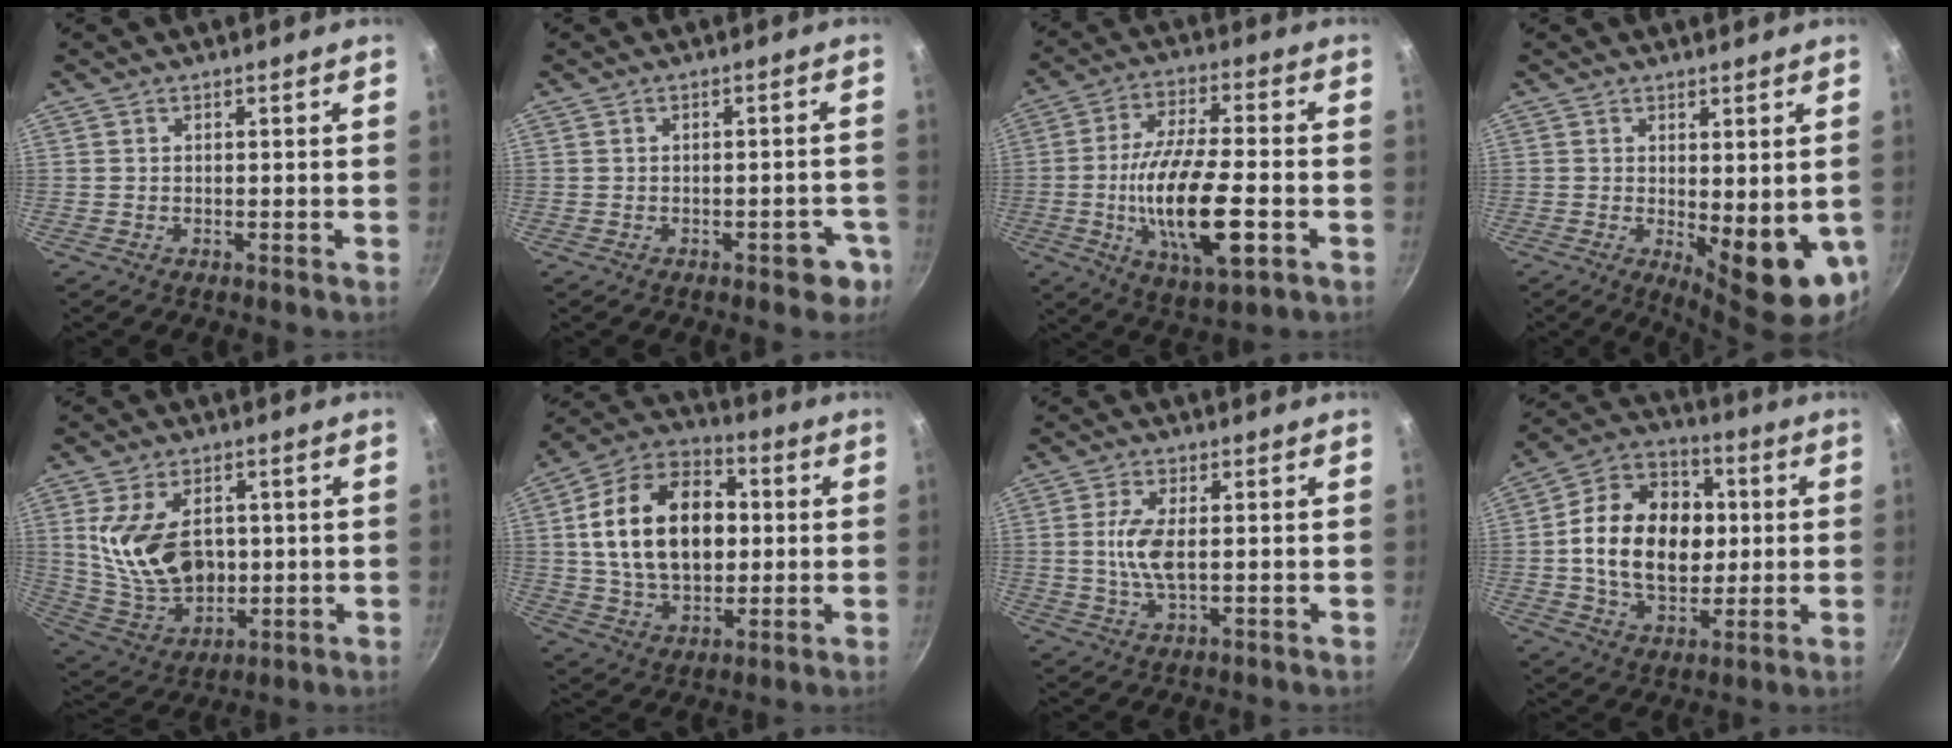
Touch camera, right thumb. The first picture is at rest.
{"total": 4.7, "force": [-2.3, 2.5, 3.4], "torque": [-0.014, 0.024, -0.019]}
{"total": 18.1, "force": [-4.2, 6.0, 16.6], "torque": [-0.304, 0.008, -0.077]}
{"total": 11.4, "force": [-1.3, 4.2, 10.5], "torque": [-0.118, -0.015, -0.004]}
{"total": 15.7, "force": [1.9, 10.4, 11.6], "torque": [-0.191, -0.020, 0.049]}
{"total": 21.1, "force": [2.1, 14.0, 15.6], "torque": [-0.238, 0.019, 0.032]}
{"total": 6.5, "force": [0.3, 2.5, 6.0], "torque": [-0.130, -0.001, 0.004]}
{"total": 19.4, "force": [0.9, 13.8, 13.6], "torque": [-0.192, 0.021, 0.008]}